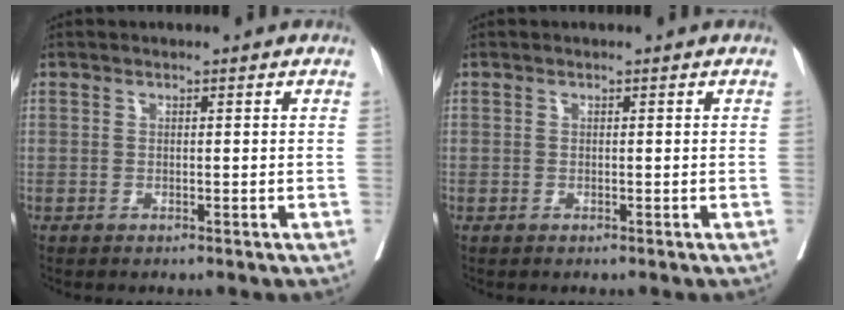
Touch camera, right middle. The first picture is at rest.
{"total": 0.0}